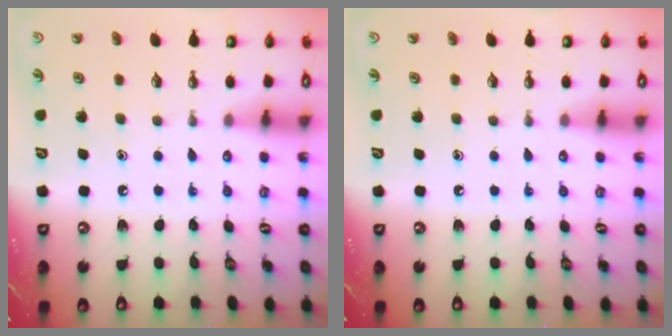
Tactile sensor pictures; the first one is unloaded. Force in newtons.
{"total": 0.0}